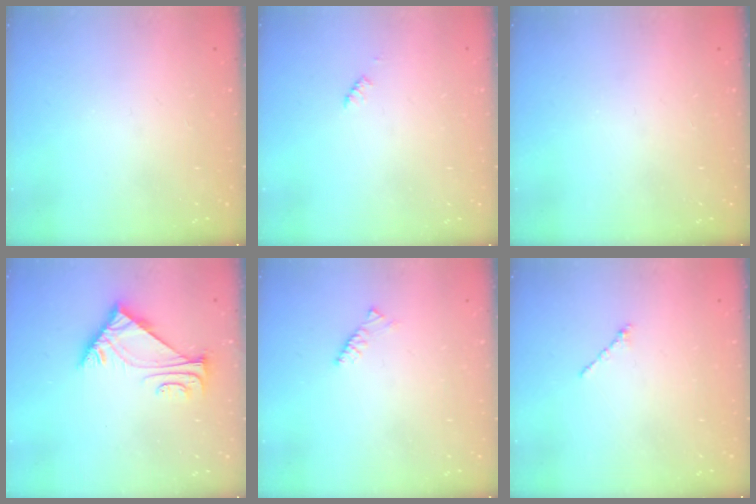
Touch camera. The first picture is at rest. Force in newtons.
{"total": 0.9, "press": 0.9, "slide": 0.2}
{"total": 0.0}
{"total": 5.5, "press": 5.4, "slide": 0.9}
{"total": 2.4, "press": 2.3, "slide": 0.6}
{"total": 1.0, "press": 0.9, "slide": 0.4}